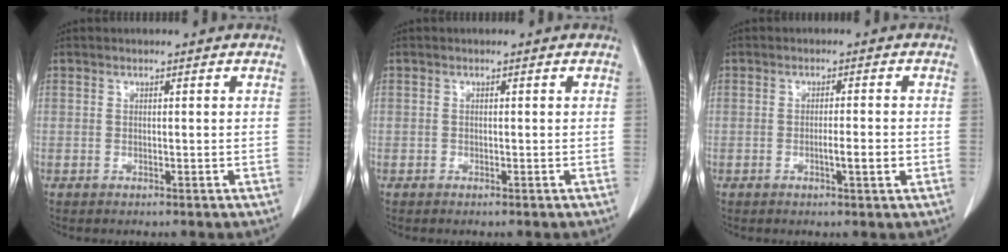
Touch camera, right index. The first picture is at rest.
{"total": 0.0}
{"total": 3.1, "force": [-0.9, 0.2, 3.0], "torque": [-0.047, -0.002, -0.013]}